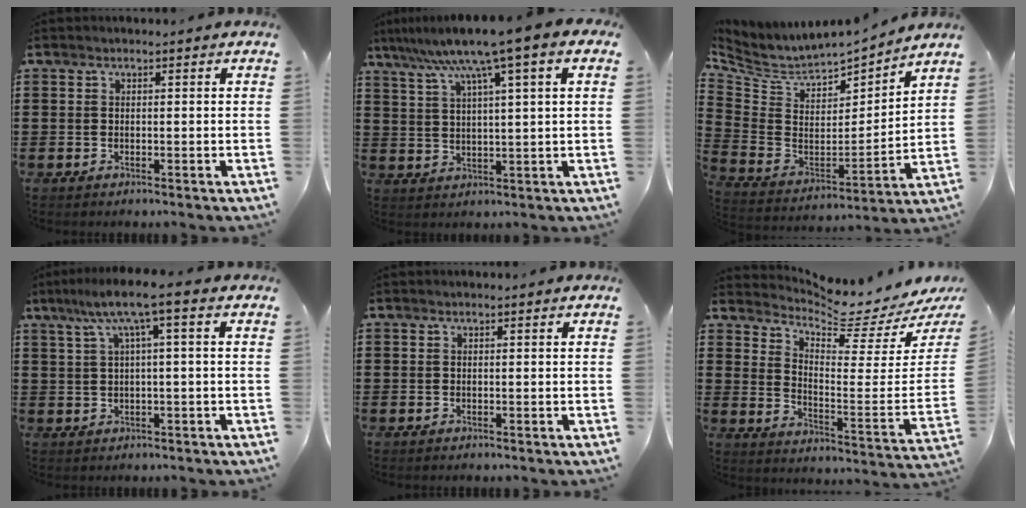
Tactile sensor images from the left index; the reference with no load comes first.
{"total": 8.1, "force": [5.1, 0.2, 6.3], "torque": [-0.139, -0.019, 0.083]}
{"total": 5.7, "force": [4.9, 2.3, 1.8], "torque": [-0.066, -0.043, 0.083]}
{"total": 6.5, "force": [1.6, 0.4, 6.3], "torque": [-0.124, 0.005, 0.022]}
{"total": 0.0}
{"total": 5.7, "force": [5.4, 0.0, 1.8], "torque": [-0.049, -0.063, 0.083]}